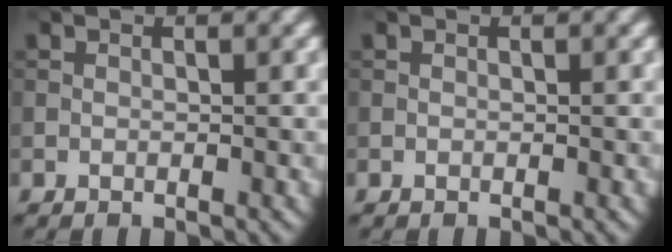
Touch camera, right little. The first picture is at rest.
{"total": 0.0}